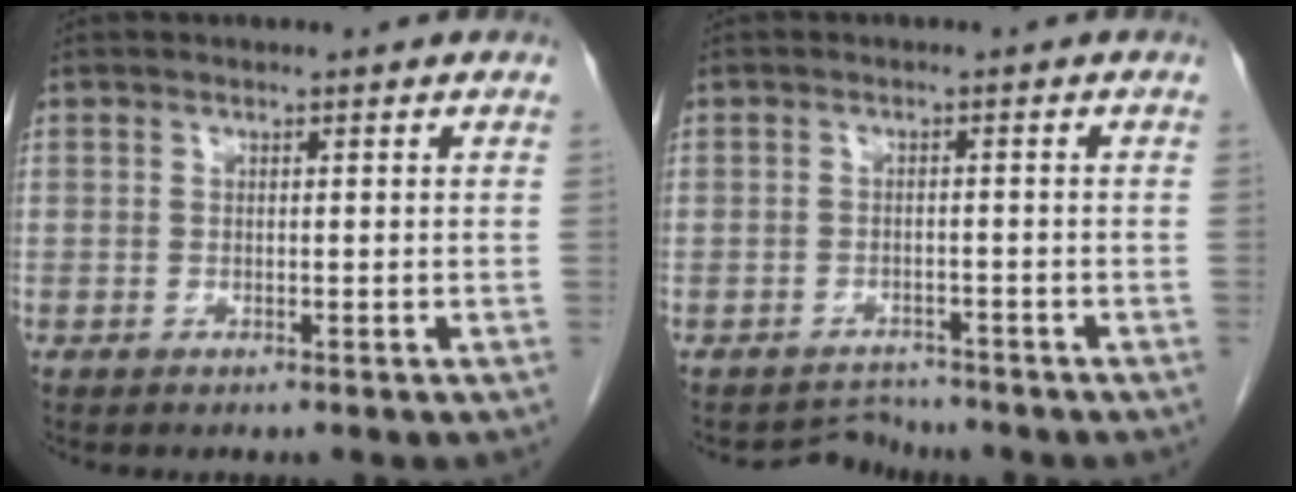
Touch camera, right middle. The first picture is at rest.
{"total": 2.8, "force": [-2.3, 0.5, -1.5], "torque": [0.023, 0.002, -0.036]}